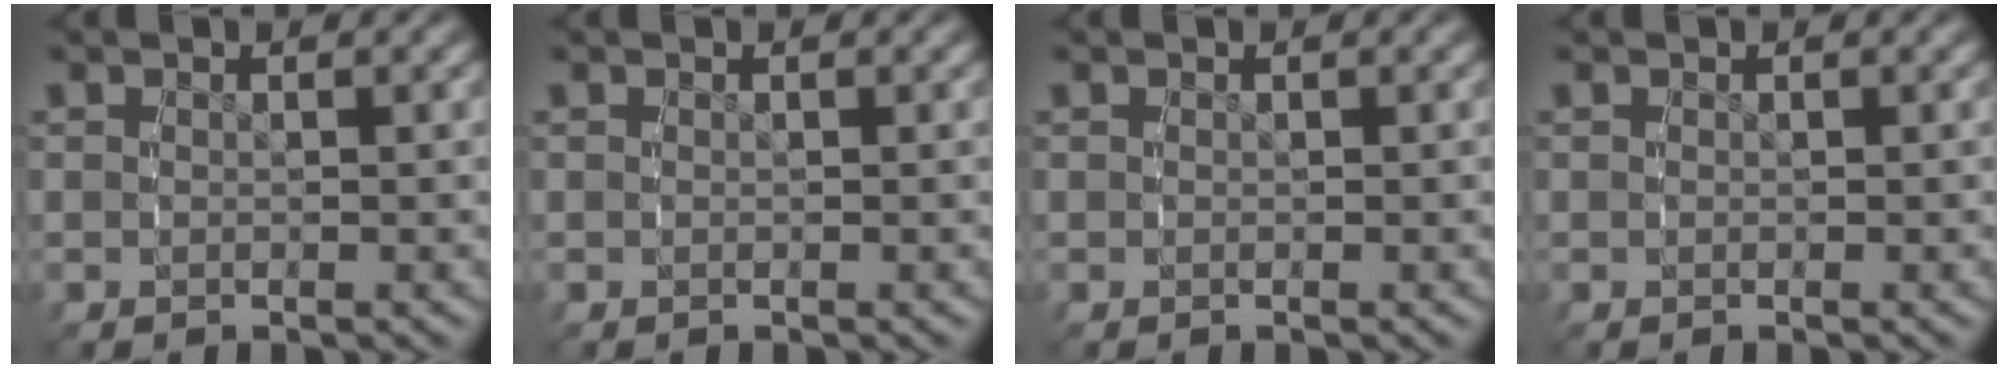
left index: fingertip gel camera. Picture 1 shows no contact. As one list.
[{"total": 0.0}, {"total": 0.0}, {"total": 0.0}]